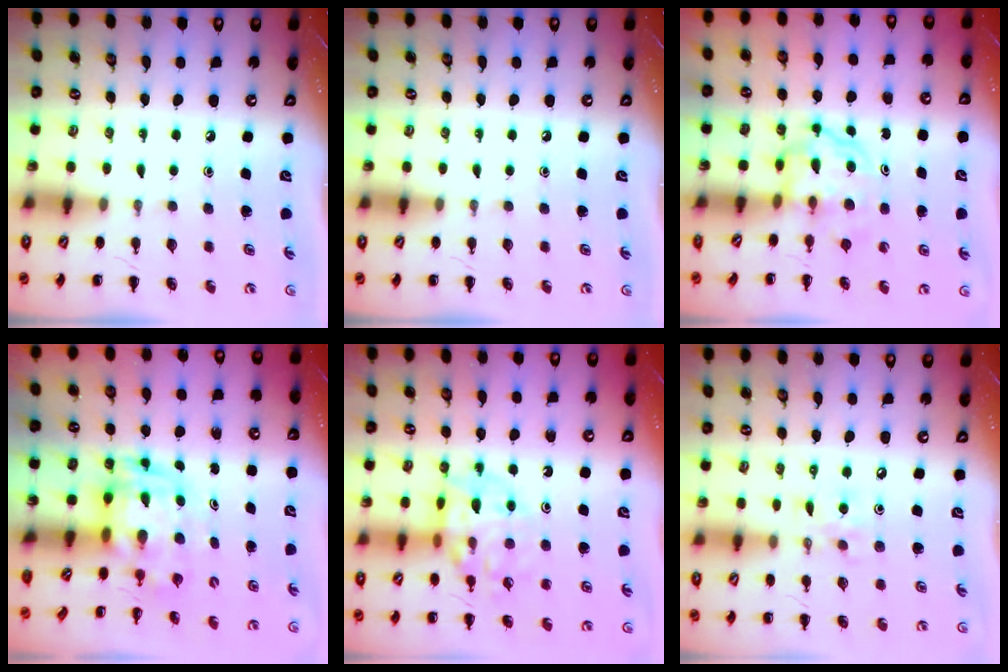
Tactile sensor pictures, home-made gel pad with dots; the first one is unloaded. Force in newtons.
{"total": 0.0}
{"total": 3.6, "press": 3.6, "slide": 0.4}
{"total": 3.1, "press": 3.0, "slide": 0.7}
{"total": 13.9, "press": 13.8, "slide": 1.8}
{"total": 6.3, "press": 6.3, "slide": 0.6}